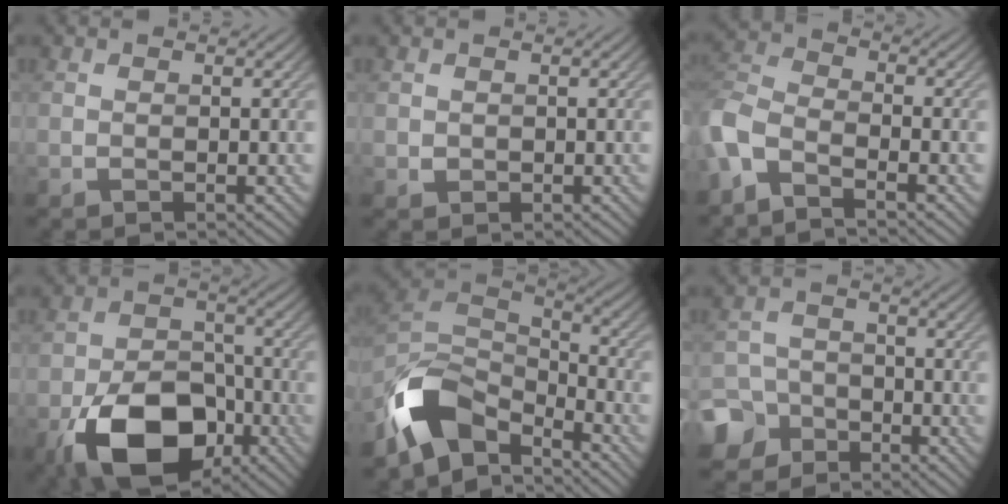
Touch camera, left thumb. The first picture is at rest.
{"total": 0.9, "force": [0.2, 0.8, 0.2], "torque": [-0.008, -0.004, 0.007]}
{"total": 6.6, "force": [-4.4, 2.7, 4.1], "torque": [-0.102, -0.005, -0.104]}
{"total": 14.0, "force": [-6.7, 8.6, 8.8], "torque": [-0.182, -0.029, -0.117]}
{"total": 11.8, "force": [-8.0, 5.6, 6.6], "torque": [-0.135, -0.007, -0.168]}
{"total": 7.1, "force": [-4.9, 4.9, 1.8], "torque": [-0.036, -0.010, -0.102]}